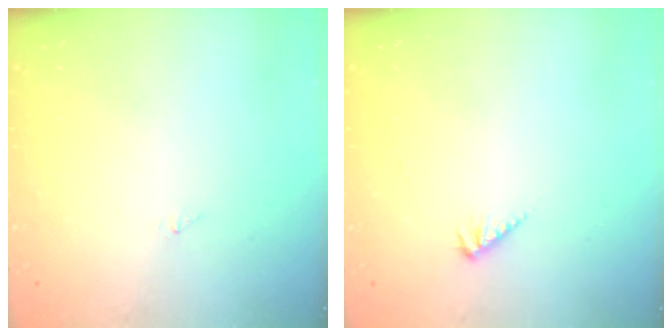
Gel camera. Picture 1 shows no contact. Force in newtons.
{"total": 2.3, "press": 2.3, "slide": 0.2}